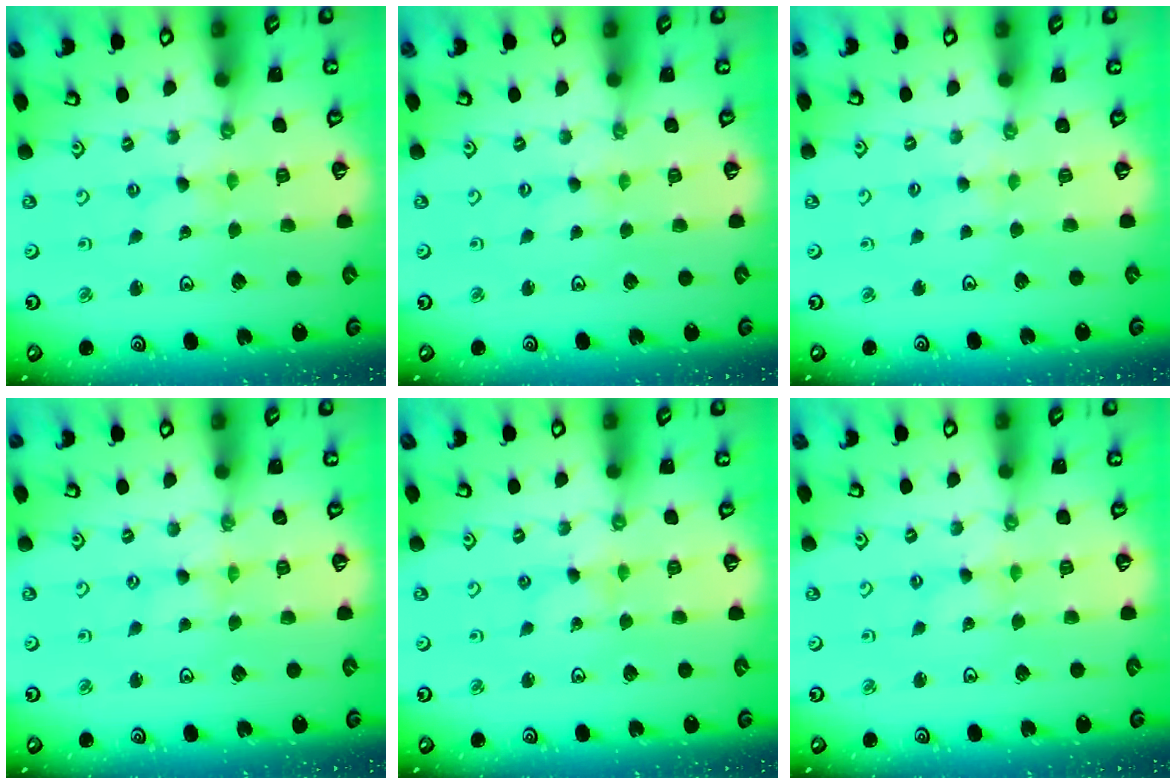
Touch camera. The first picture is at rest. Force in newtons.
{"total": 0.6, "press": 0.5, "slide": 0.1}
{"total": 3.0, "press": 3.0, "slide": 0.4}
{"total": 0.0}
{"total": 1.4, "press": 1.4, "slide": 0.2}
{"total": 1.1, "press": 1.1, "slide": 0.2}